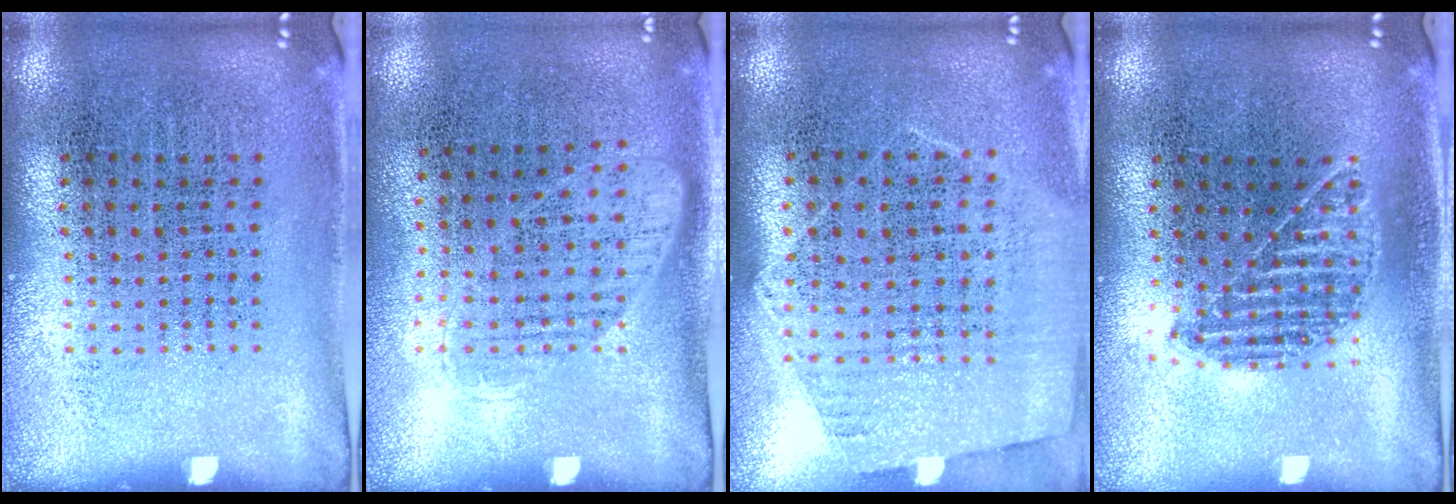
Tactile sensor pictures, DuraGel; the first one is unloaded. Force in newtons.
{"total": 1.1, "press": 0.9, "slide": 0.6}
{"total": 1.2, "press": 1.1, "slide": 0.5}
{"total": 1.1, "press": 1.0, "slide": 0.5}